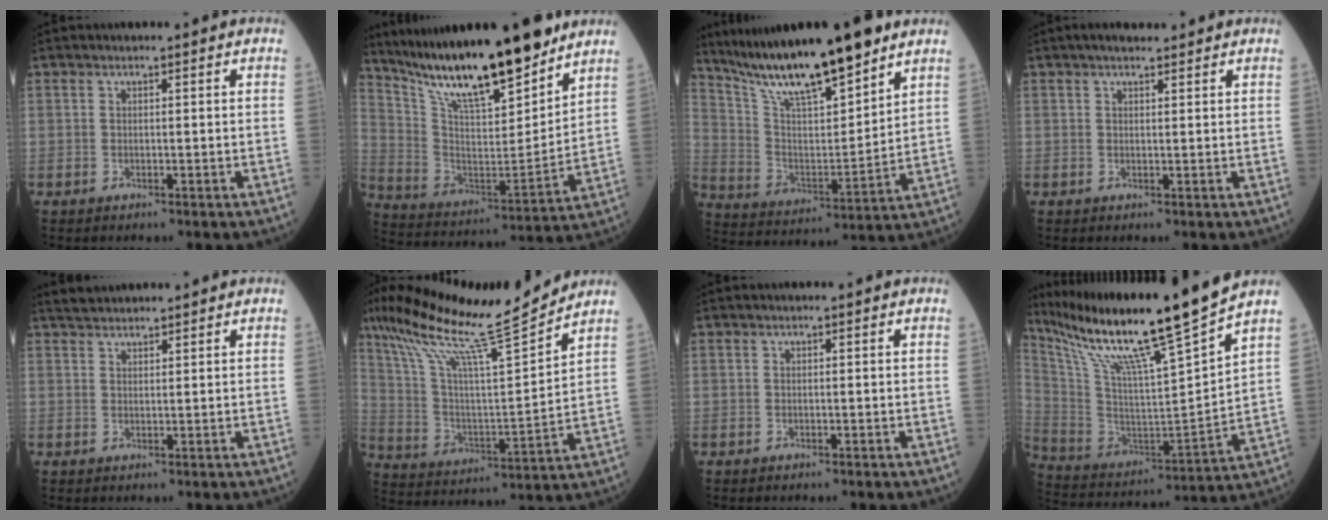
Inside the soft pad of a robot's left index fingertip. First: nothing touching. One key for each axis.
{"total": 20.5, "fx": 16.4, "fy": 3.1, "fz": 11.9, "tx": -0.207, "ty": -0.010, "tz": 0.294}
{"total": 17.7, "fx": 14.1, "fy": 2.1, "fz": 10.5, "tx": -0.184, "ty": -0.001, "tz": 0.255}
{"total": 3.6, "fx": 3.0, "fy": 0.9, "fz": 1.8, "tx": -0.028, "ty": 0.018, "tz": 0.045}
{"total": 3.5, "fx": 3.4, "fy": 0.6, "fz": 0.8, "tx": -0.016, "ty": 0.025, "tz": 0.063}
{"total": 19.0, "fx": 15.9, "fy": -0.3, "fz": 10.3, "tx": -0.188, "ty": -0.001, "tz": 0.272}
{"total": 0.0}
{"total": 21.0, "fx": 16.5, "fy": -1.5, "fz": 13.0, "tx": -0.232, "ty": -0.025, "tz": 0.289}